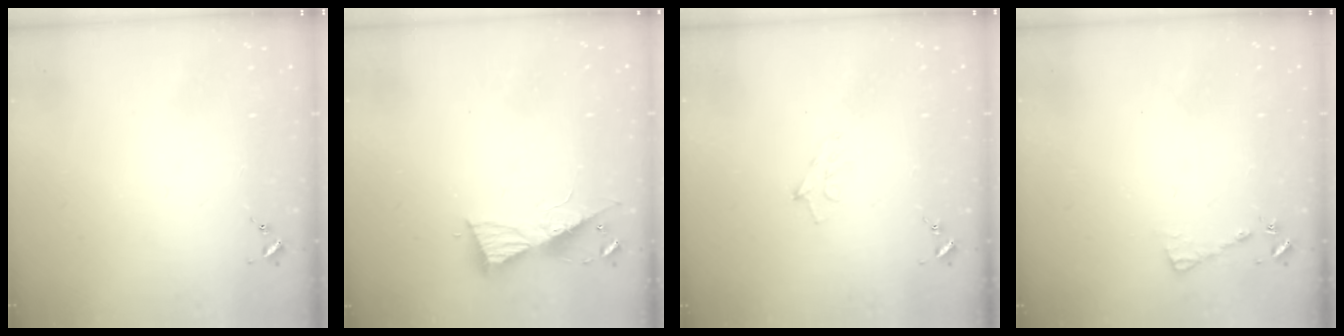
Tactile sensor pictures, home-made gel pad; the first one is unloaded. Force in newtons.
{"total": 9.1, "press": 9.1, "slide": 0.9}
{"total": 5.4, "press": 5.4, "slide": 0.7}
{"total": 4.3, "press": 4.3, "slide": 0.3}